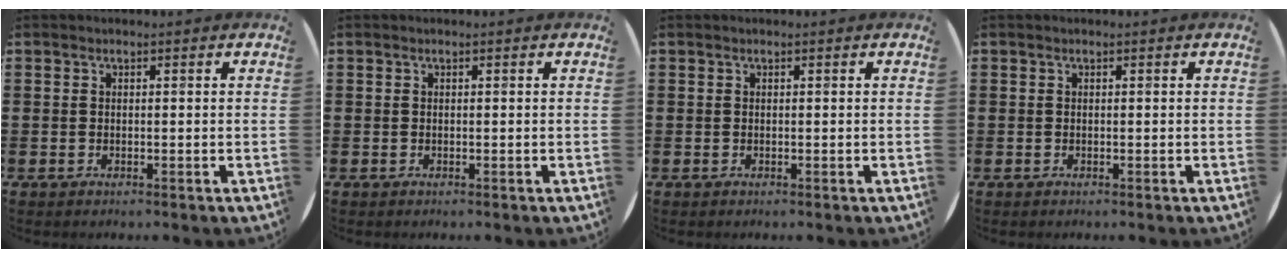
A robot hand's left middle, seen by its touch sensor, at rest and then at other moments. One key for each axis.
{"total": 0.0}
{"total": 0.0}
{"total": 0.0}